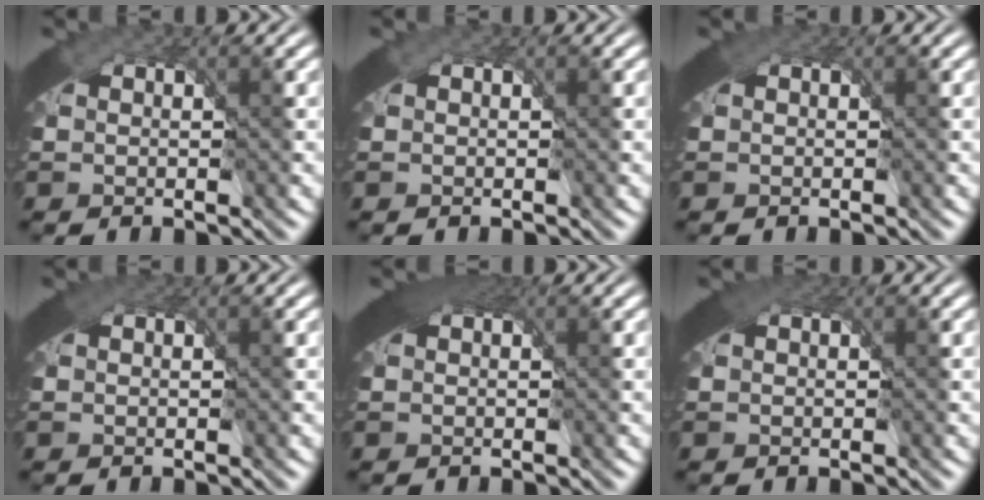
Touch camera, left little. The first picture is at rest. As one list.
[{"total": 0.0}, {"total": 0.6, "force": [0.3, 0.5, 0.3], "torque": [-0.004, -0.002, 0.004]}, {"total": 0.9, "force": [0.4, 0.6, 0.4], "torque": [-0.008, -0.003, 0.007]}, {"total": 2.9, "force": [1.2, 1.5, 2.2], "torque": [-0.036, -0.008, 0.020]}, {"total": 1.6, "force": [0.9, 0.9, 1.0], "torque": [-0.018, -0.003, 0.015]}]